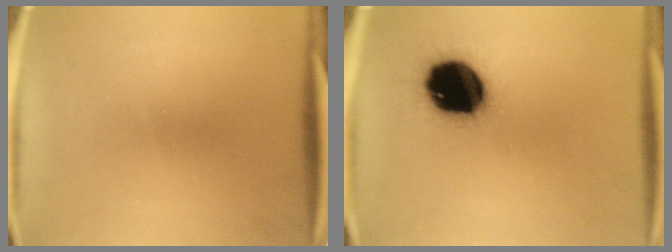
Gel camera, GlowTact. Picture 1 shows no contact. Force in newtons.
{"total": 19.7}